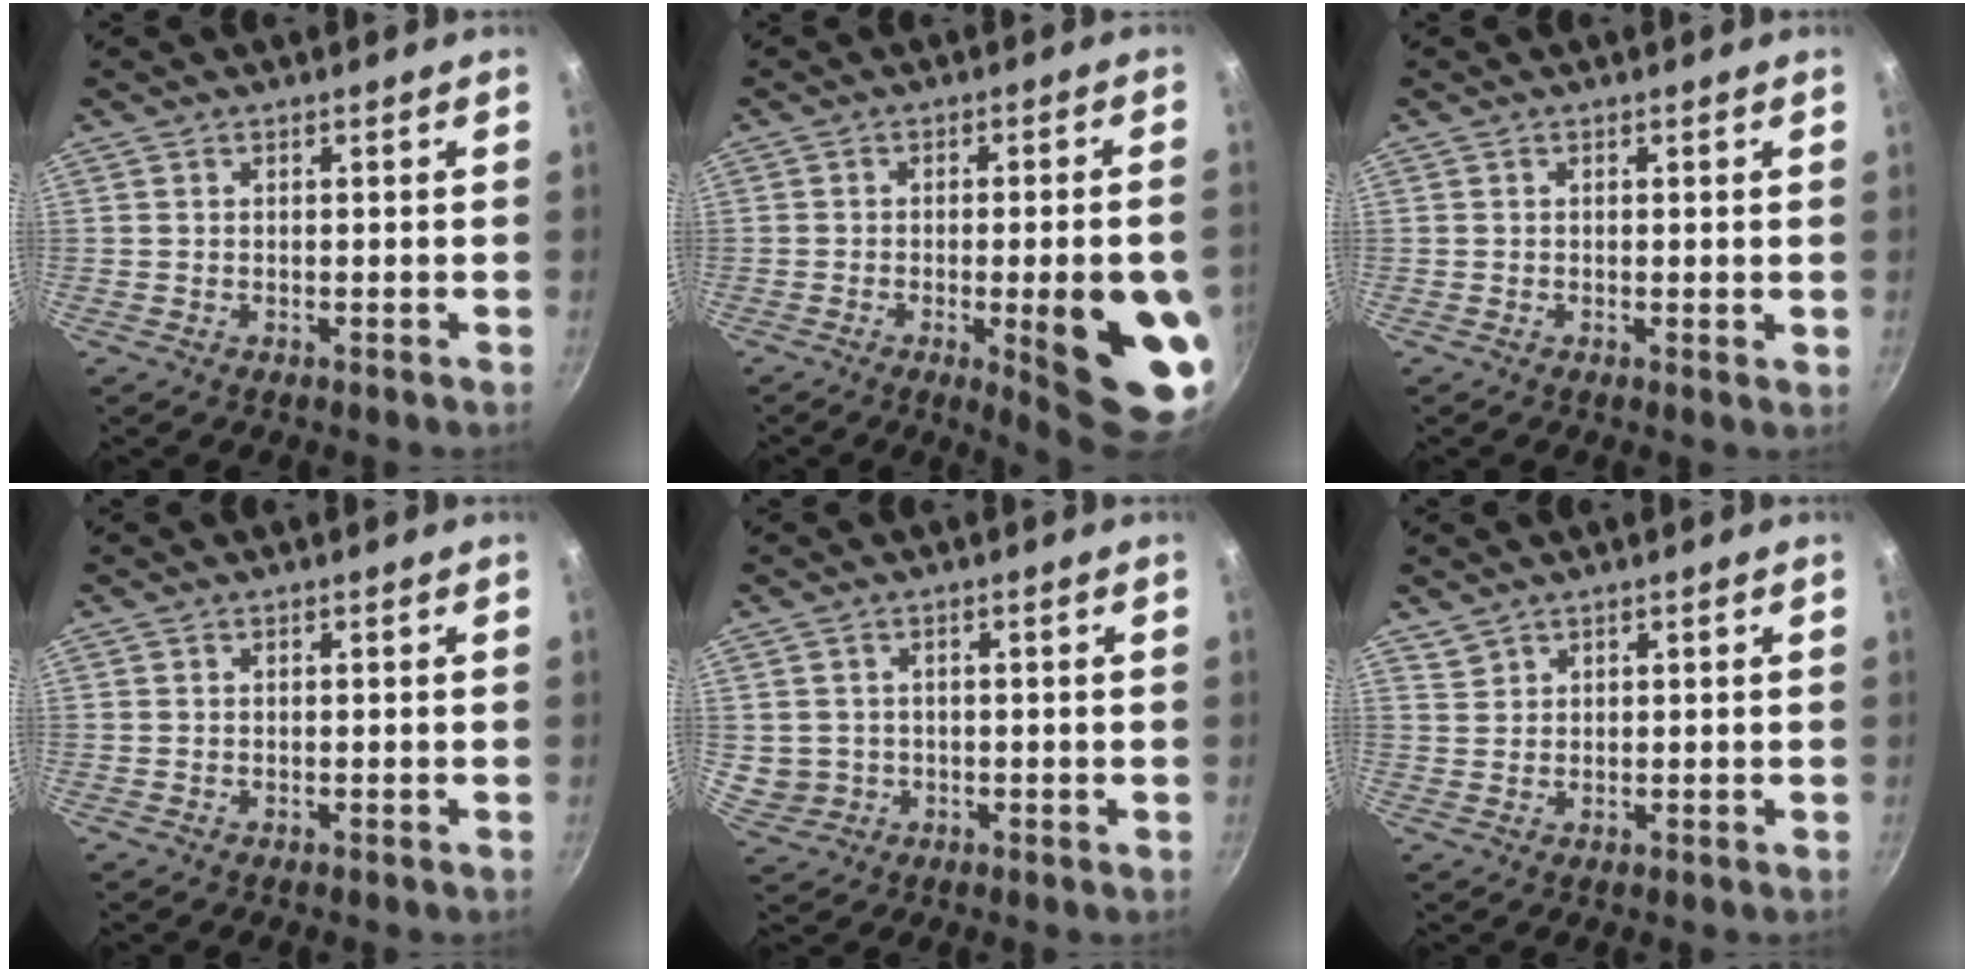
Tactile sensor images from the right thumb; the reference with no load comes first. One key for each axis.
{"total": 16.3, "fx": -4.1, "fy": 3.9, "fz": 15.3, "tx": -0.173, "ty": 0.013, "tz": -0.045}
{"total": 0.8, "fx": 0.1, "fy": 0.3, "fz": 0.7, "tx": -0.010, "ty": -0.002, "tz": 0.000}
{"total": 0.0}
{"total": 4.1, "fx": 0.0, "fy": 3.9, "fz": 1.3, "tx": -0.013, "ty": 0.006, "tz": 0.011}
{"total": 1.7, "fx": 1.5, "fy": 0.8, "fz": 0.1, "tx": 0.007, "ty": 0.004, "tz": 0.034}